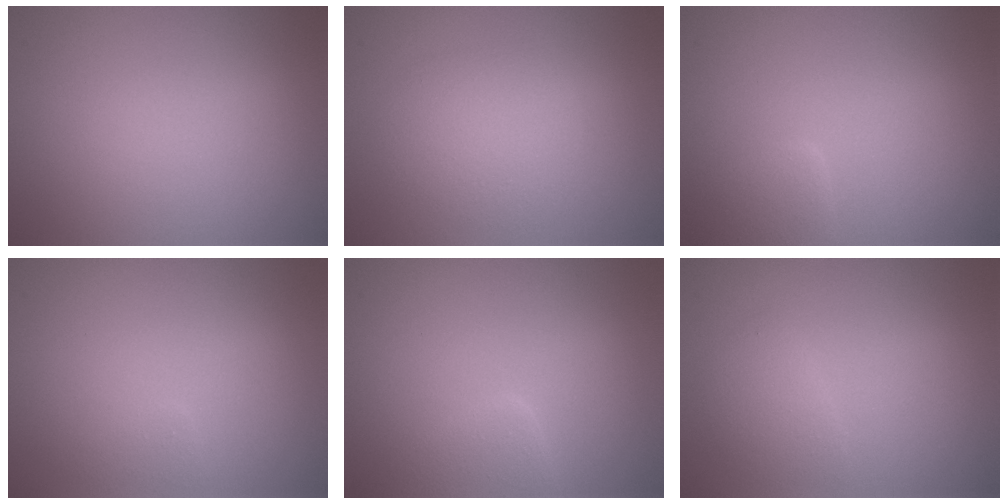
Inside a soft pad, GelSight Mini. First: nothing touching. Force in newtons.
{"total": 2.8, "press": 2.8, "slide": 0.2}
{"total": 1.9, "press": 1.9, "slide": 0.1}
{"total": 0.7, "press": 0.7, "slide": 0.0}
{"total": 2.7, "press": 2.7, "slide": 0.1}
{"total": 1.6, "press": 1.6, "slide": 0.1}